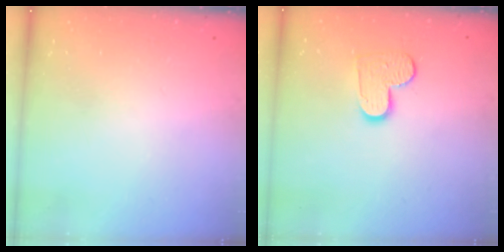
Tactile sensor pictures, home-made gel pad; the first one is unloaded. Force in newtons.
{"total": 9.2, "press": 9.2, "slide": 0.6}